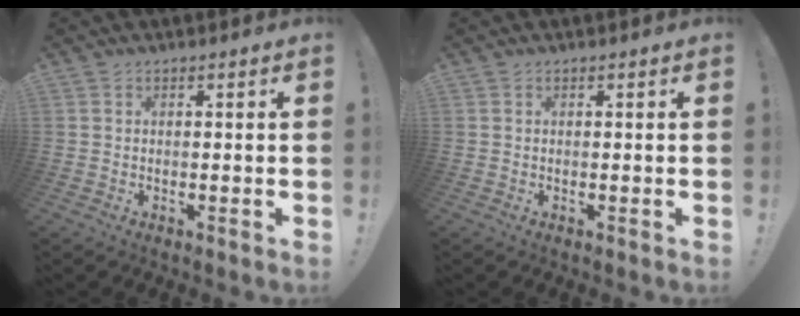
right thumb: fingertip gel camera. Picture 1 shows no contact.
{"total": 0.0}